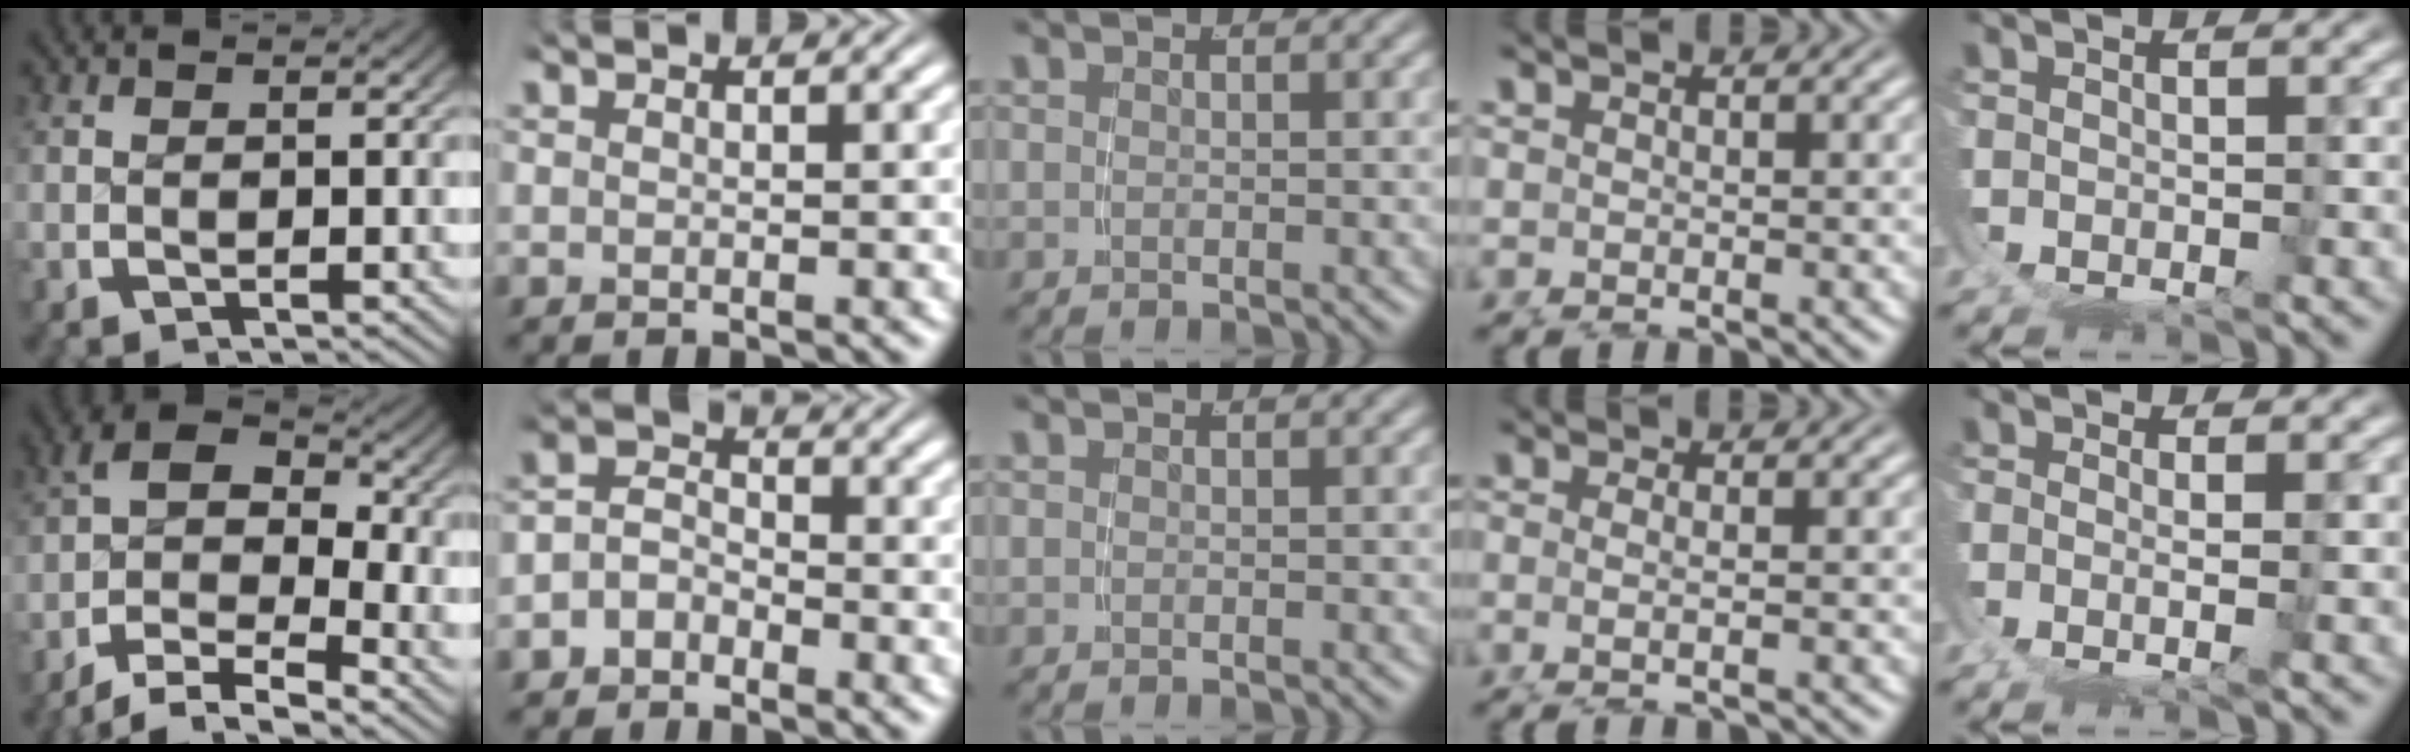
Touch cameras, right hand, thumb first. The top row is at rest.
{"thumb": {"total": 9.5, "force": [-1.8, 6.6, 6.6], "torque": [-0.104, -0.017, -0.045]}, "index": {"total": 3.9, "force": [-1.8, 3.3, 1.2], "torque": [-0.022, -0.003, -0.040]}, "ring": {"total": 1.5, "force": [-0.4, -0.2, 1.5], "torque": [-0.050, -0.012, 0.004]}, "little": {"total": 2.3, "force": [0.5, -1.7, 1.5], "torque": [-0.021, -0.002, 0.011]}}